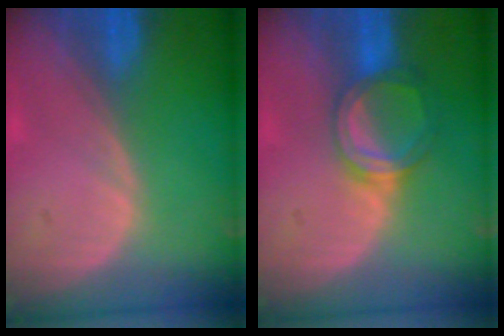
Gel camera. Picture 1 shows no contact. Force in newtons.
{"total": 5.2, "press": 5.0, "slide": 1.6}